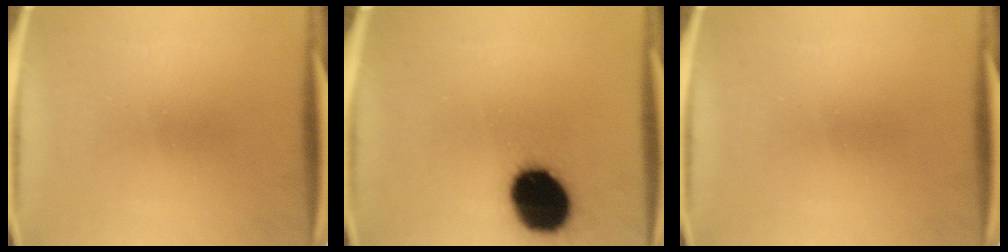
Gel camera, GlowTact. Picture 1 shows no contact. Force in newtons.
{"total": 19.7}
{"total": 0.0}